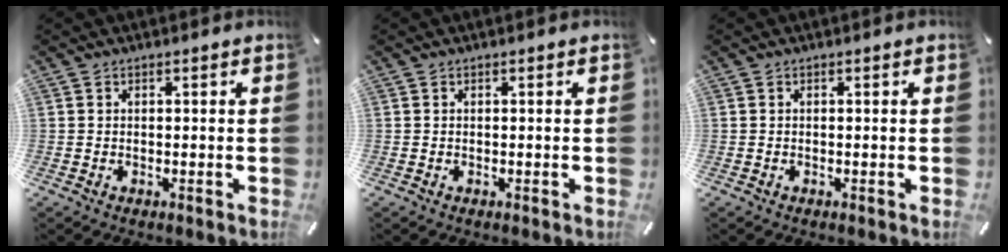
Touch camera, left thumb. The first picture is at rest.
{"total": 0.0}
{"total": 0.0}